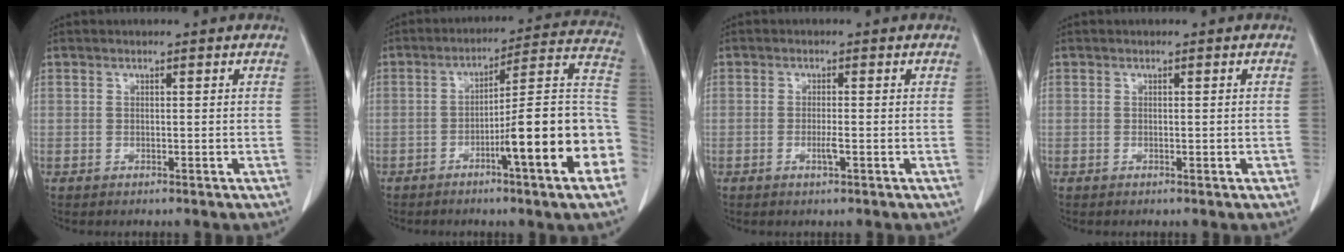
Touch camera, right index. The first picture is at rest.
{"total": 17.9, "force": [-5.9, 0.6, 16.9], "torque": [-0.165, 0.025, -0.082]}
{"total": 1.7, "force": [-0.6, 0.1, 1.6], "torque": [-0.032, -0.003, -0.011]}
{"total": 0.7, "force": [-0.2, 0.2, 0.7], "torque": [-0.014, 0.001, 0.001]}